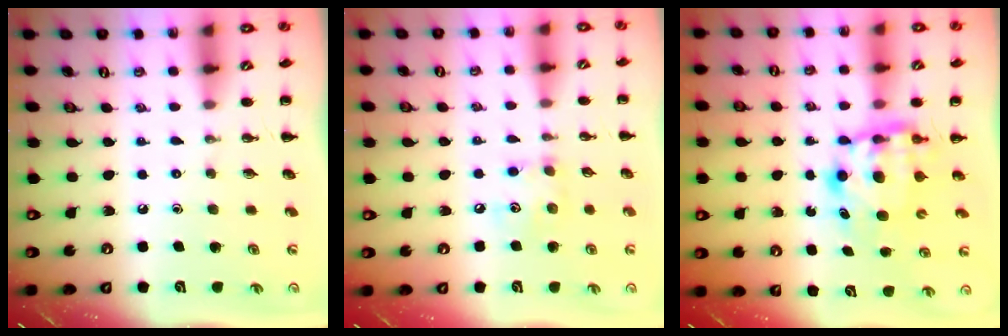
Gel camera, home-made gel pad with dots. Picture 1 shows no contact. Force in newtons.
{"total": 5.7, "press": 5.7, "slide": 0.4}
{"total": 6.5, "press": 6.4, "slide": 0.9}